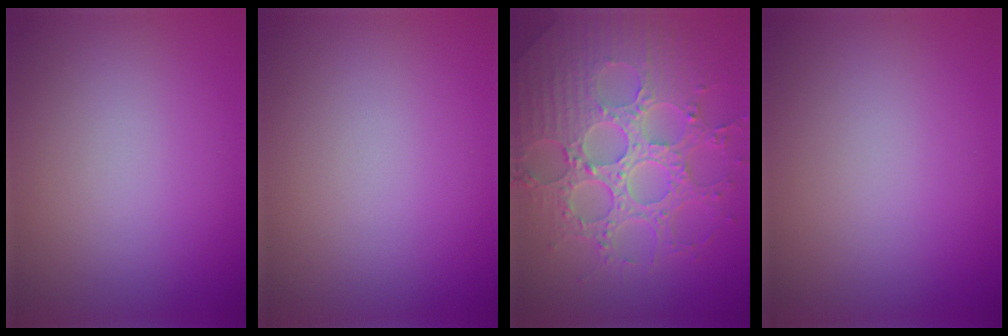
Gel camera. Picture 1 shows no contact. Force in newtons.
{"total": 0.0}
{"total": 8.3, "press": 6.1, "slide": 5.6}
{"total": 0.0}